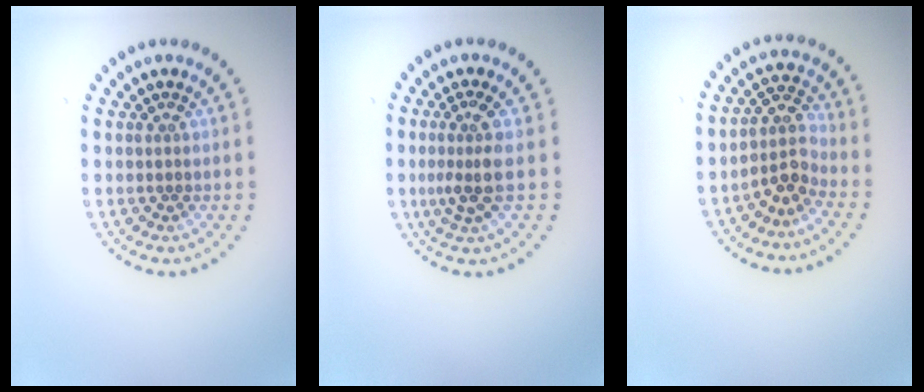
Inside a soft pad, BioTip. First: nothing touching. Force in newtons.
{"total": 2.8, "press": 2.0, "slide": 1.9}
{"total": 2.8, "press": 2.1, "slide": 1.8}